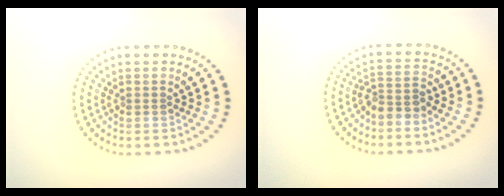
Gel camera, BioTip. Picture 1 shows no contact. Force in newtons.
{"total": 2.4, "press": 1.9, "slide": 1.5}